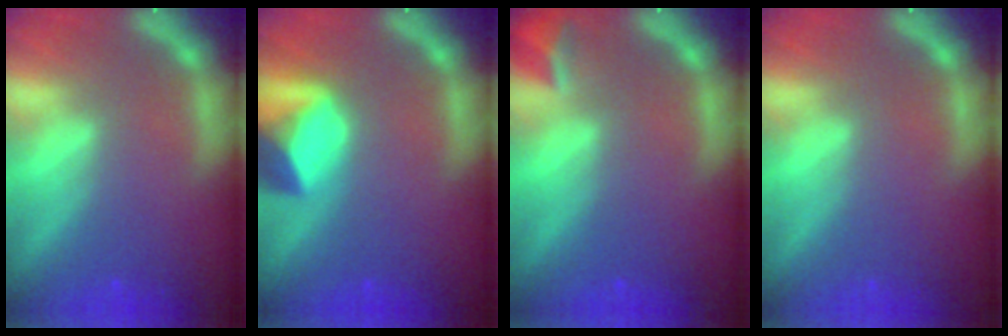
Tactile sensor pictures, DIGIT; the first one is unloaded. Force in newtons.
{"total": 5.4}
{"total": 1.9}
{"total": 0.0}